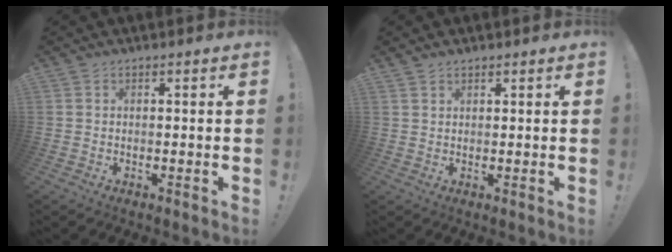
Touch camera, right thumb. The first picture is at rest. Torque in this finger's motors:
{"motor_torque": [-0.02, -0.16, -0.04, 0.04, 0.09]}